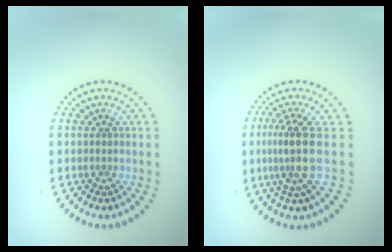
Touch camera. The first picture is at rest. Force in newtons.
{"total": 3.8, "press": 2.9, "slide": 2.4}